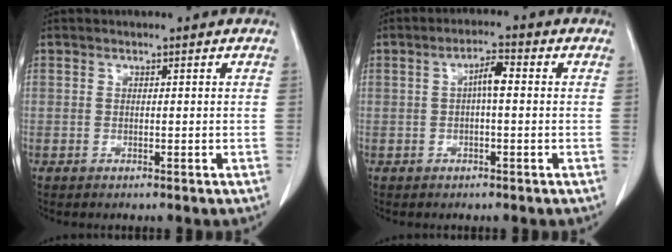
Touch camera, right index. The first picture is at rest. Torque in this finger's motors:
{"motor_torque": [0.37, 0.09, 0.07, 0.04]}